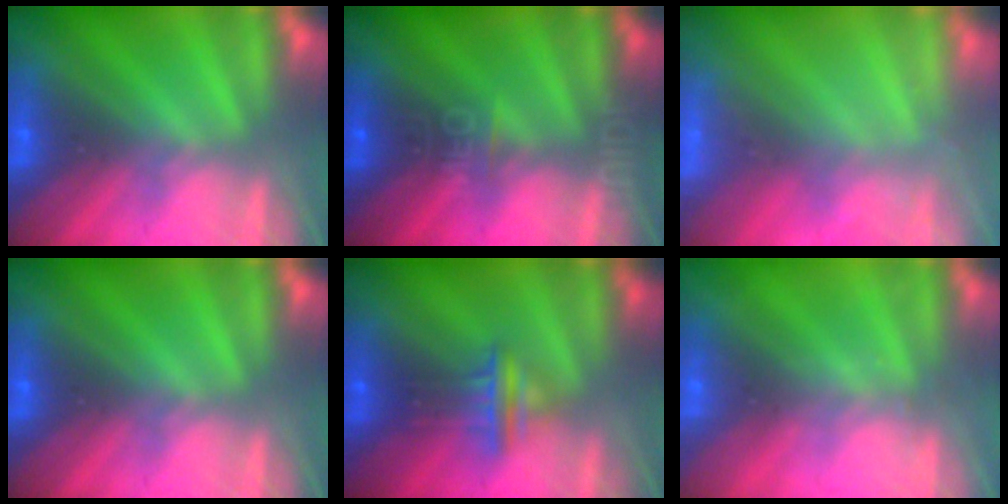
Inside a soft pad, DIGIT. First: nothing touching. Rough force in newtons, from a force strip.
{"total": 3.5}
{"total": 2.5}
{"total": 0.0}
{"total": 3.0}
{"total": 2.1}